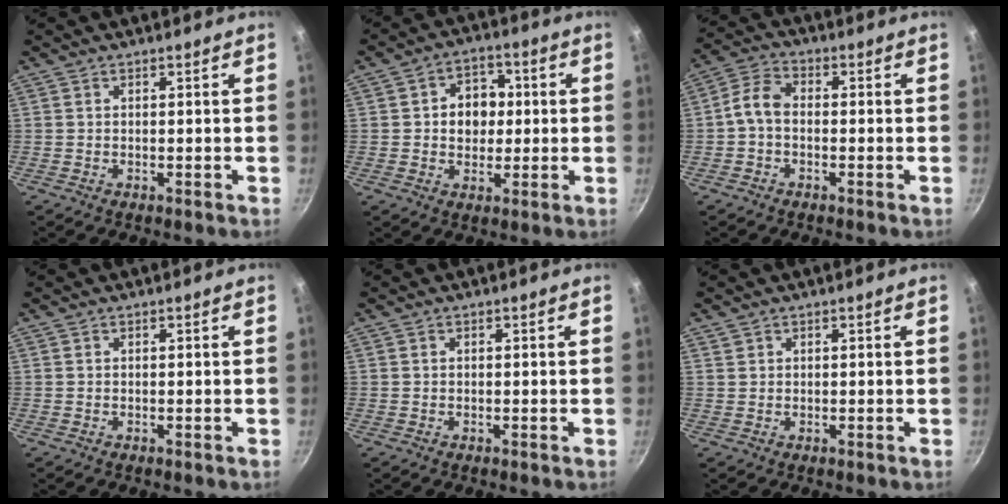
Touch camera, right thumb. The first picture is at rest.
{"total": 8.3, "force": [0.8, 6.7, 4.8], "torque": [-0.030, 0.008, 0.005]}
{"total": 5.2, "force": [-0.9, 3.6, 3.7], "torque": [-0.075, 0.029, -0.032]}
{"total": 0.0}
{"total": 0.0}
{"total": 0.8, "force": [0.5, 0.7, 0.1], "torque": [0.005, 0.007, 0.009]}